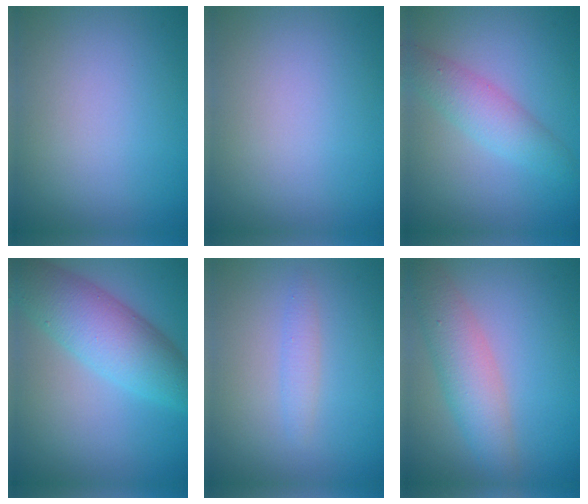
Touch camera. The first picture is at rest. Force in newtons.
{"total": 0.0}
{"total": 3.4, "press": 3.4, "slide": 0.1}
{"total": 7.4, "press": 7.4, "slide": 0.2}
{"total": 1.3, "press": 1.3, "slide": 0.0}
{"total": 4.6, "press": 4.6, "slide": 0.1}